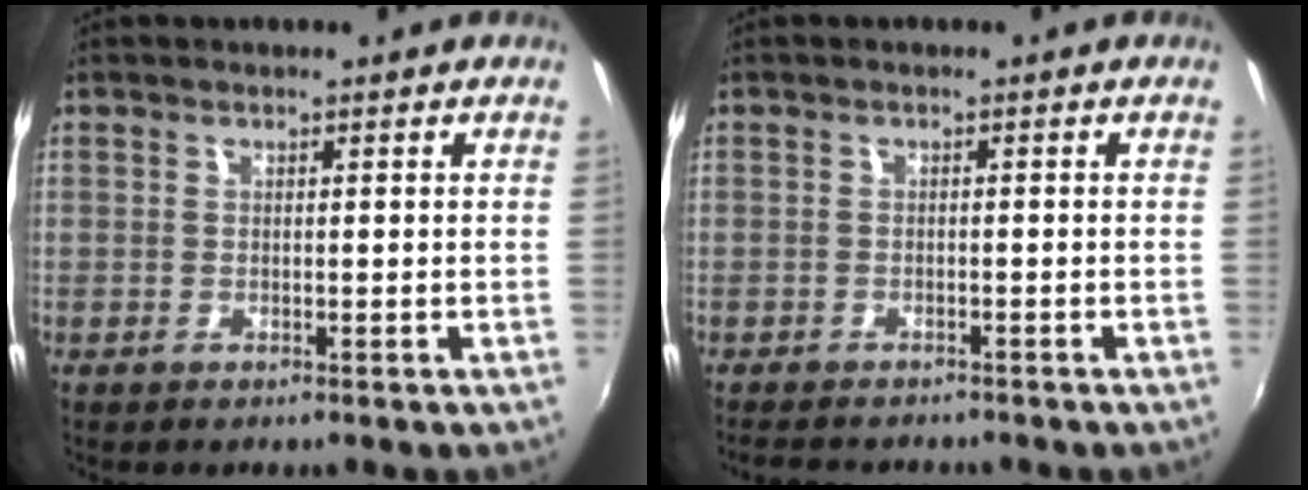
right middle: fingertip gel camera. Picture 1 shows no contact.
{"total": 5.1, "force": [-4.7, 1.3, 1.6], "torque": [-0.042, -0.014, -0.070]}